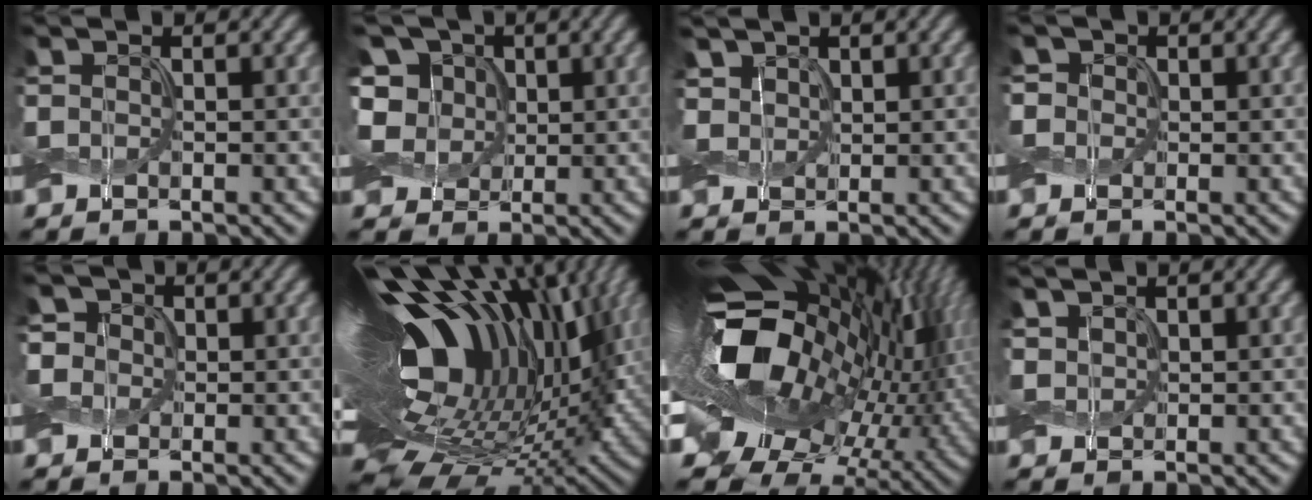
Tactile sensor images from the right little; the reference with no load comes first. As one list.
[{"total": 6.4, "force": [1.1, 5.5, 3.1], "torque": [-0.083, 0.025, 0.010]}, {"total": 2.2, "force": [1.3, 1.5, 0.9], "torque": [-0.029, 0.004, 0.023]}, {"total": 1.1, "force": [0.2, 1.1, 0.2], "torque": [-0.005, -0.002, 0.004]}, {"total": 3.7, "force": [1.6, 3.0, 1.4], "torque": [-0.037, 0.007, 0.016]}, {"total": 20.3, "force": [4.5, 10.0, 17.1], "torque": [-0.269, 0.027, 0.066]}, {"total": 20.0, "force": [-0.5, 12.7, 15.4], "torque": [-0.284, -0.031, -0.001]}, {"total": 1.5, "force": [1.0, 0.9, 0.6], "torque": [-0.017, 0.005, 0.019]}]